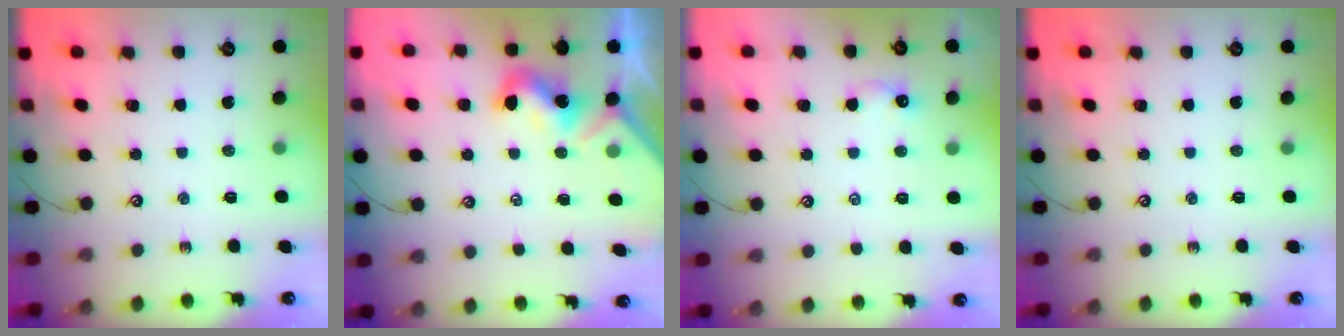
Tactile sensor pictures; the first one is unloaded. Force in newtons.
{"total": 1.7, "press": 1.7, "slide": 0.2}
{"total": 1.6, "press": 1.5, "slide": 0.4}
{"total": 0.0}